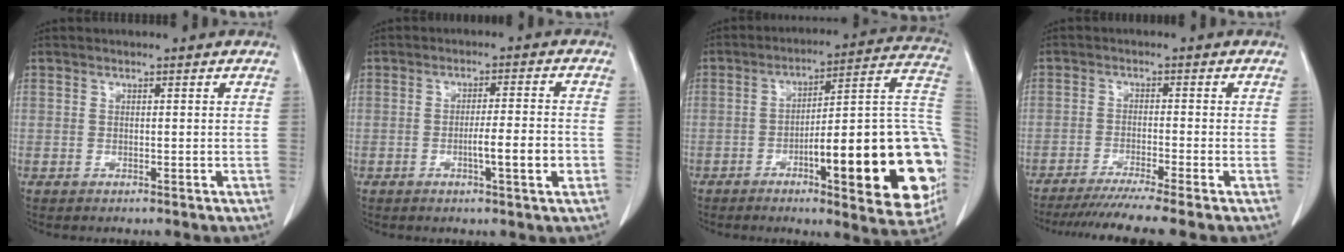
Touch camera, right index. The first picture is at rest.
{"total": 6.0, "force": [-1.9, 0.1, 5.7], "torque": [-0.085, -0.003, -0.026]}
{"total": 24.8, "force": [-6.3, 4.4, 23.5], "torque": [-0.233, 0.021, -0.076]}
{"total": 8.5, "force": [-7.2, -1.8, 4.2], "torque": [-0.054, -0.028, -0.115]}